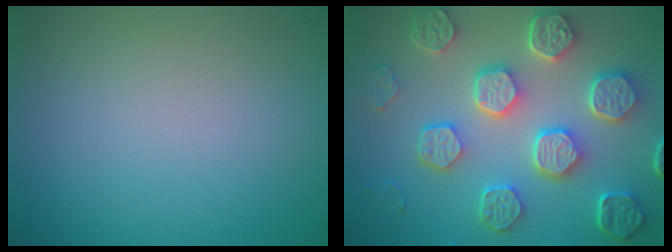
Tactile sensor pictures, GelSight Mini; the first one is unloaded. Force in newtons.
{"total": 8.3, "press": 6.2, "slide": 5.6}